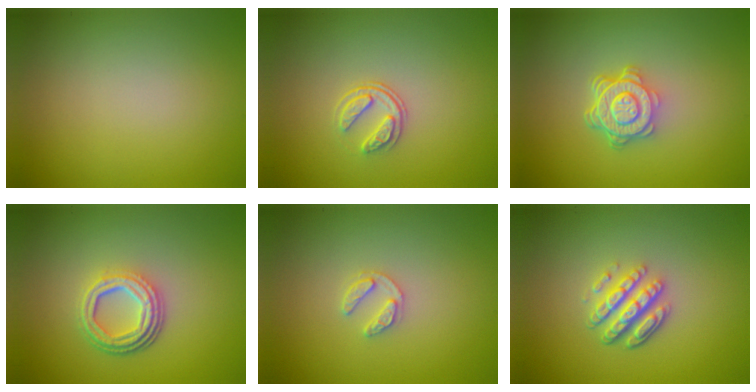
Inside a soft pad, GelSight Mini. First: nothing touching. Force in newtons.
{"total": 1.9, "press": 1.3, "slide": 1.4}
{"total": 4.7, "press": 3.4, "slide": 3.2}
{"total": 4.4, "press": 3.3, "slide": 3.0}
{"total": 1.6, "press": 1.6, "slide": 0.3}
{"total": 4.3, "press": 3.3, "slide": 2.7}